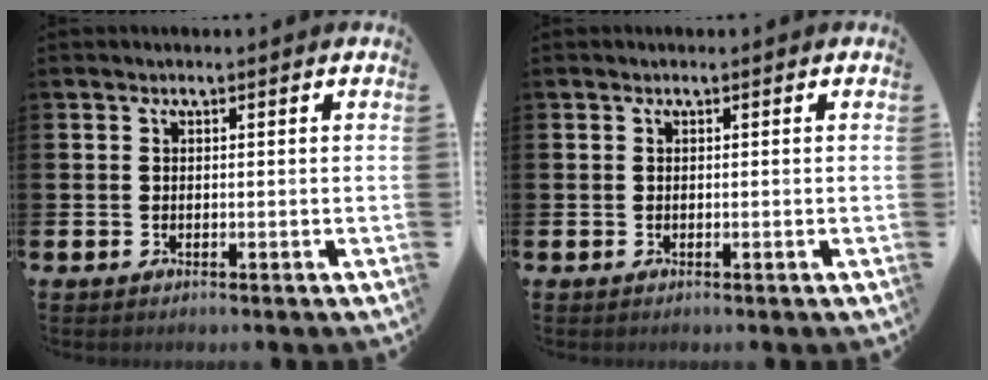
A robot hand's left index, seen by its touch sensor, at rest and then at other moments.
{"total": 0.0}